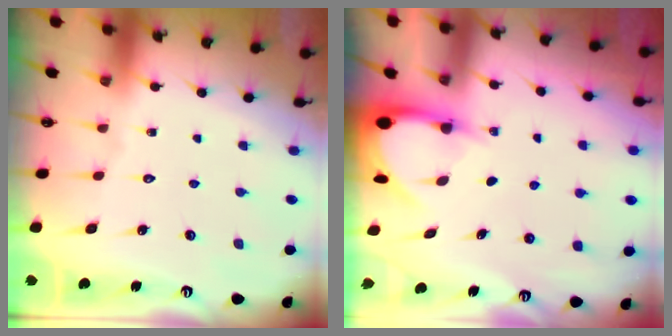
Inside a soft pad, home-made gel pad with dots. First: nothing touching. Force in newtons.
{"total": 4.2, "press": 4.2, "slide": 0.3}